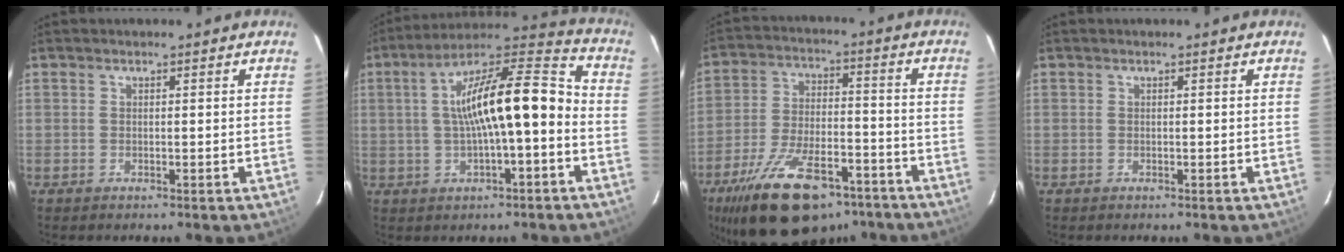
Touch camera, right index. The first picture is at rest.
{"total": 16.0, "force": [-1.3, 3.8, 15.4], "torque": [-0.247, 0.033, -0.018]}
{"total": 21.8, "force": [-15.0, 9.8, 12.4], "torque": [-0.241, -0.011, -0.229]}
{"total": 0.0}